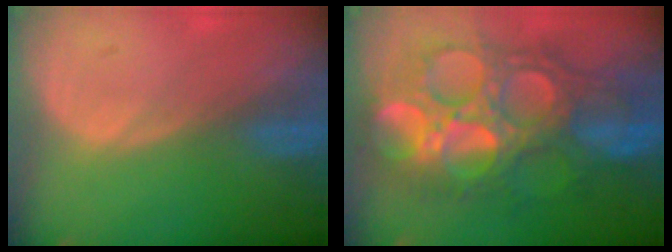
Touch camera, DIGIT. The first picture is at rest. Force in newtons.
{"total": 13.5, "press": 13.4, "slide": 1.6}